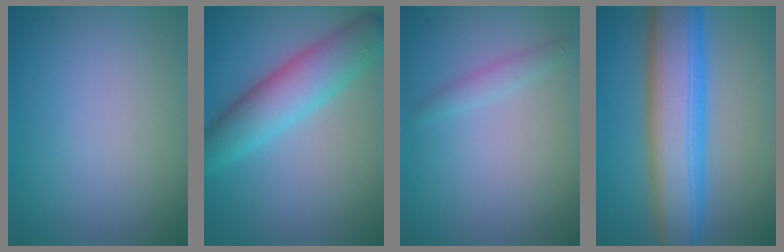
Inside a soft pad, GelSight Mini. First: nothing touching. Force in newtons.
{"total": 6.3, "press": 6.2, "slide": 0.3}
{"total": 1.2, "press": 1.2, "slide": 0.0}
{"total": 10.1, "press": 10.1, "slide": 0.1}